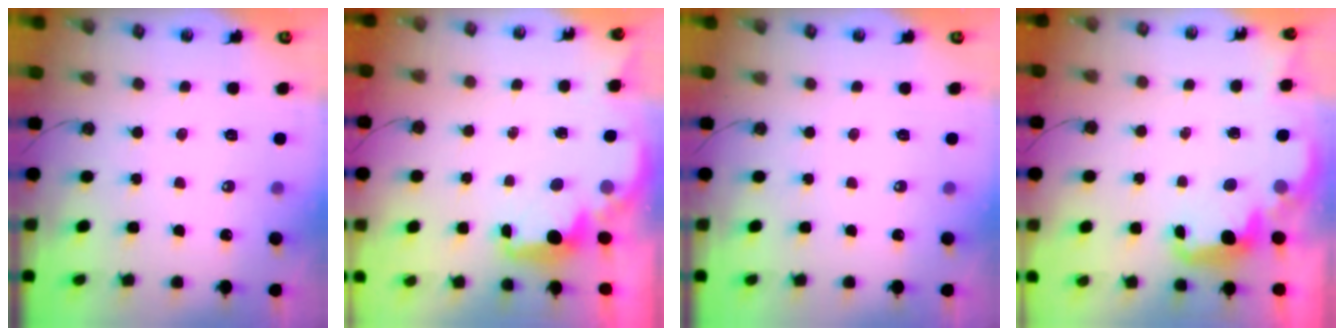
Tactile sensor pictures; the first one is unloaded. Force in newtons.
{"total": 2.2, "press": 2.1, "slide": 0.7}
{"total": 0.0}
{"total": 2.7, "press": 2.6, "slide": 0.7}